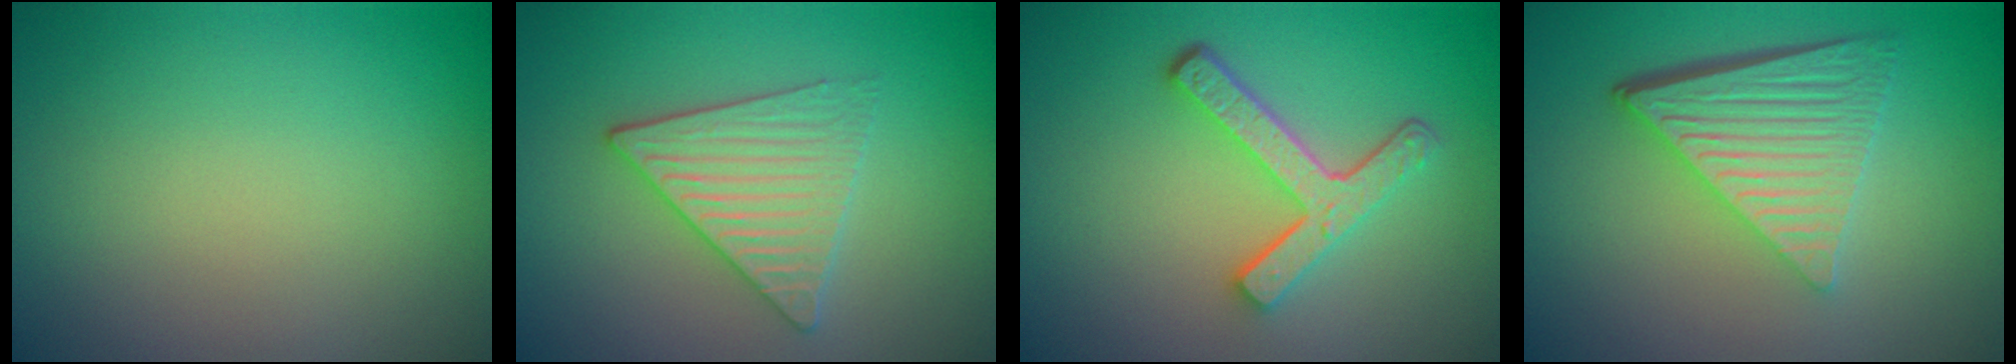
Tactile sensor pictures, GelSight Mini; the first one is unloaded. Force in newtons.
{"total": 3.3, "press": 3.2, "slide": 0.3}
{"total": 4.3, "press": 3.3, "slide": 2.8}
{"total": 6.2, "press": 4.3, "slide": 4.4}